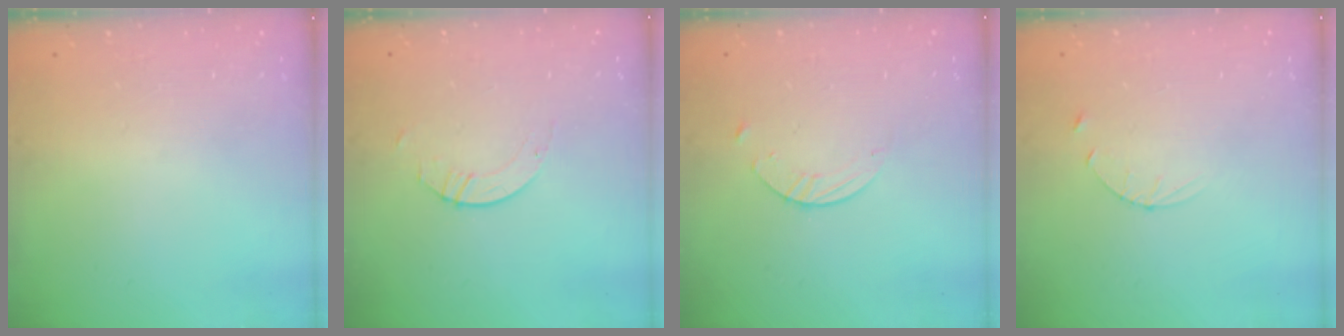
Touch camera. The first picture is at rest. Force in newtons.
{"total": 2.1, "press": 2.1, "slide": 0.1}
{"total": 2.7, "press": 2.6, "slide": 0.3}
{"total": 3.0, "press": 2.9, "slide": 0.4}